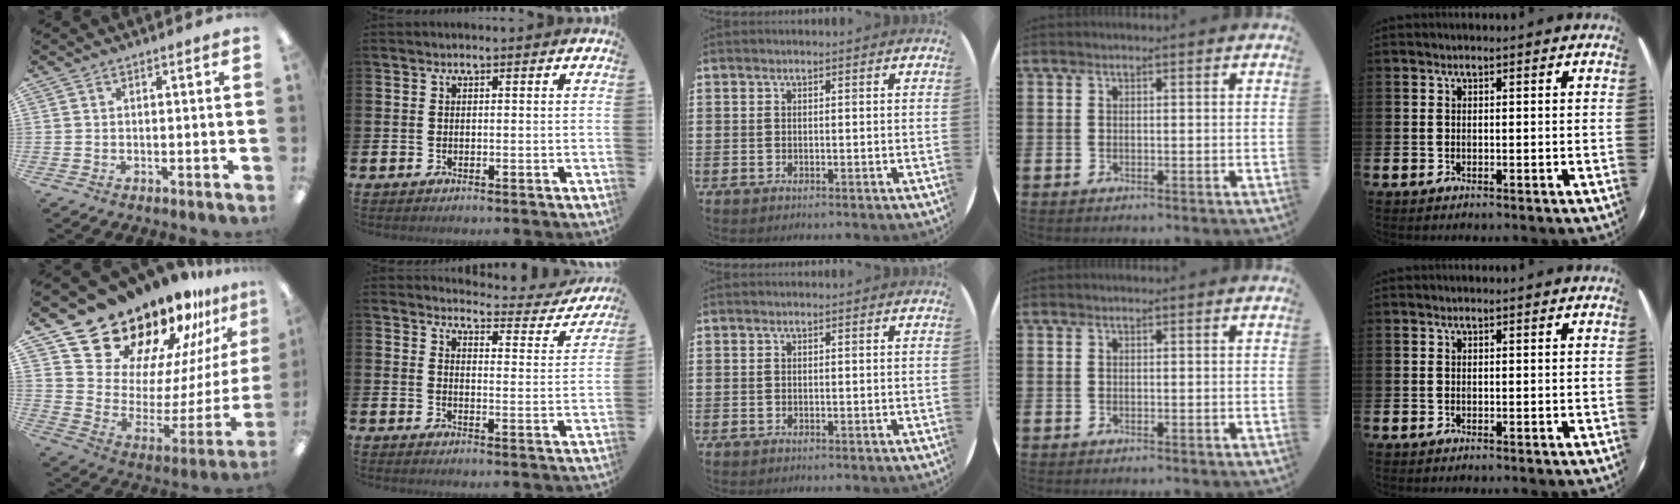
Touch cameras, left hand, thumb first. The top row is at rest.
{"thumb": {"total": 19.9, "force": [17.8, 7.9, 4.3], "torque": [-0.081, -0.152, 0.325]}, "index": {"total": 3.4, "force": [3.3, 1.0, 0.6], "torque": [-0.015, -0.033, 0.046]}}